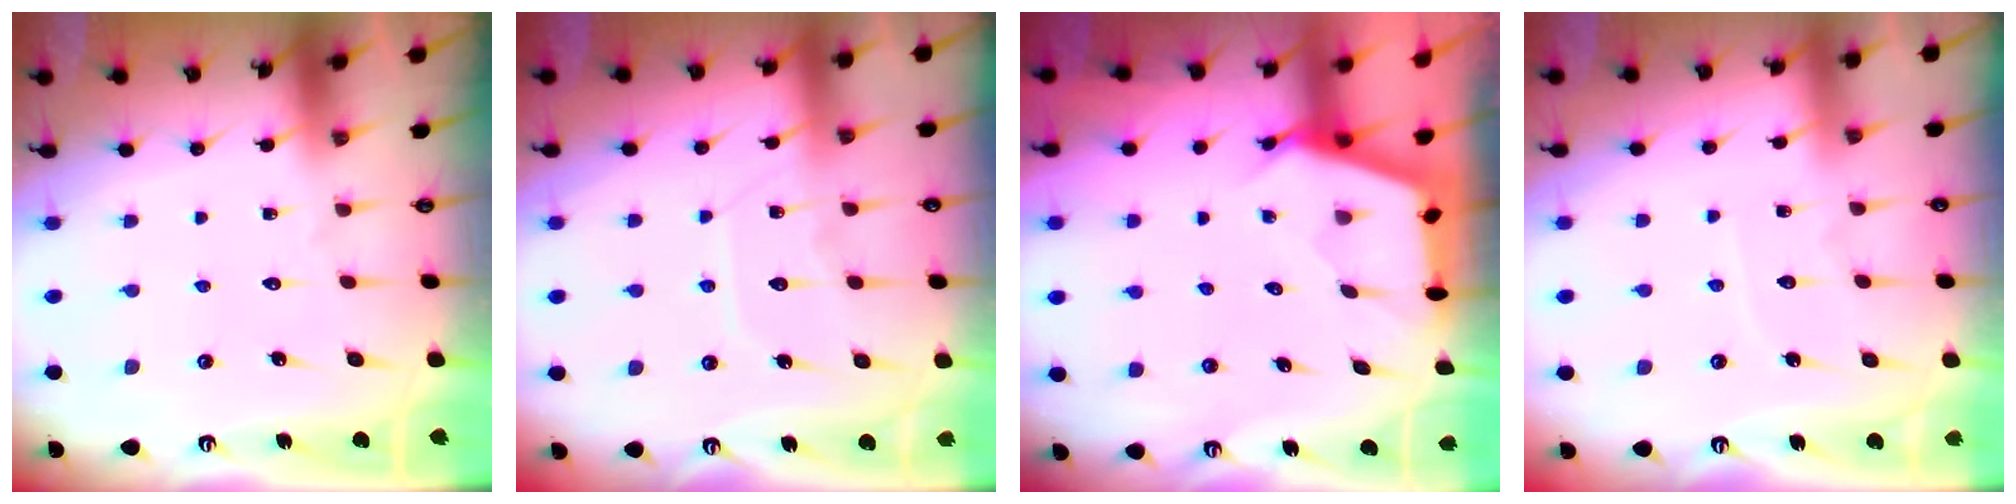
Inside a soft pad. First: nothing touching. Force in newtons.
{"total": 7.4, "press": 7.4, "slide": 0.8}
{"total": 2.7, "press": 2.7, "slide": 0.3}
{"total": 4.0, "press": 4.0, "slide": 0.3}